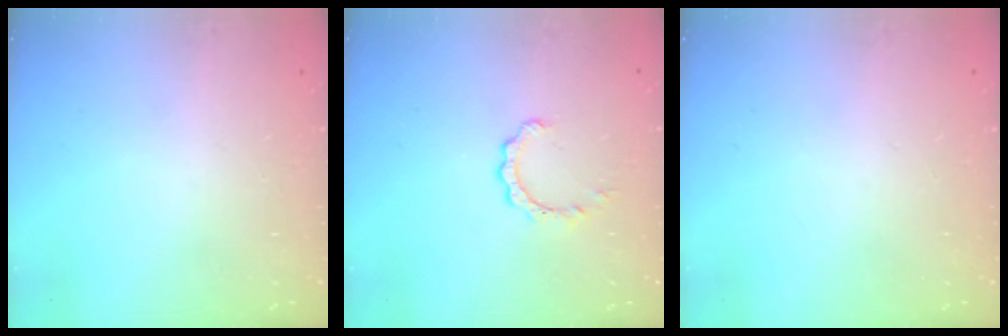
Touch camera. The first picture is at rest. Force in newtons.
{"total": 2.2, "press": 2.2, "slide": 0.1}
{"total": 0.0}